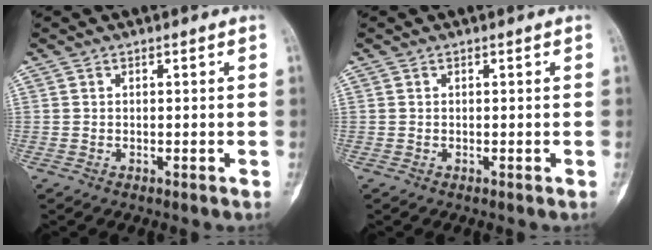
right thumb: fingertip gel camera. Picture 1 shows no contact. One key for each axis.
{"total": 0.0}